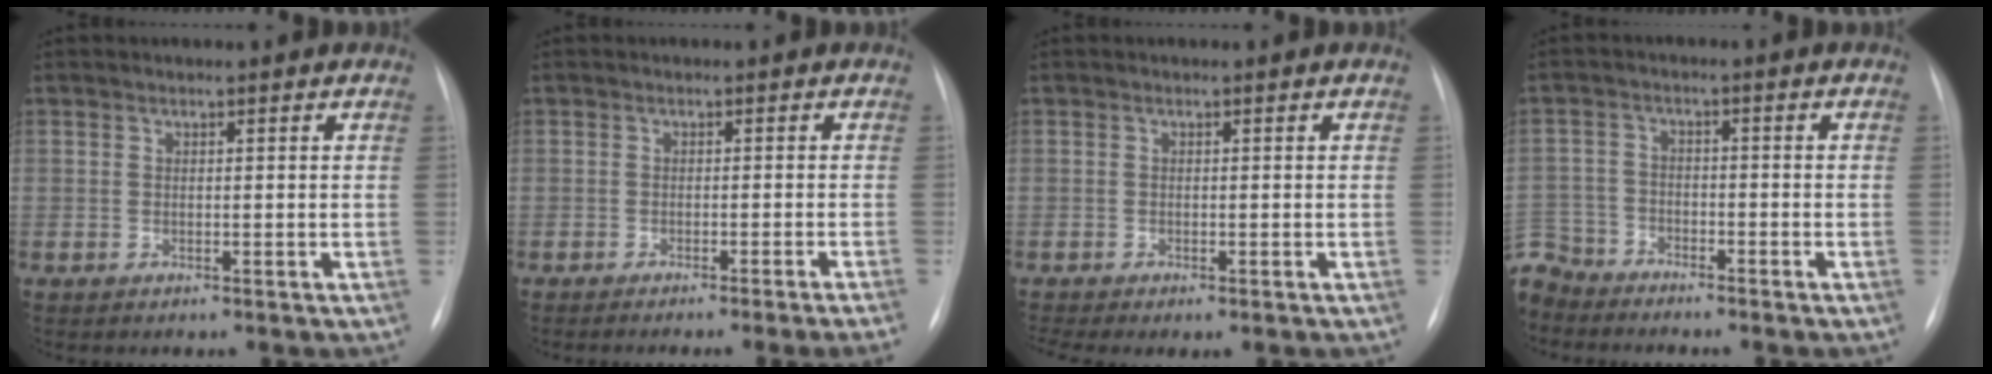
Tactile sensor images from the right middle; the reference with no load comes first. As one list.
[{"total": 6.7, "force": [-5.4, -1.8, 3.5], "torque": [-0.014, -0.005, -0.070]}, {"total": 2.5, "force": [-1.8, 0.6, 1.6], "torque": [-0.025, -0.005, -0.023]}, {"total": 7.5, "force": [-6.9, 3.0, 0.2], "torque": [-0.009, 0.002, -0.134]}]